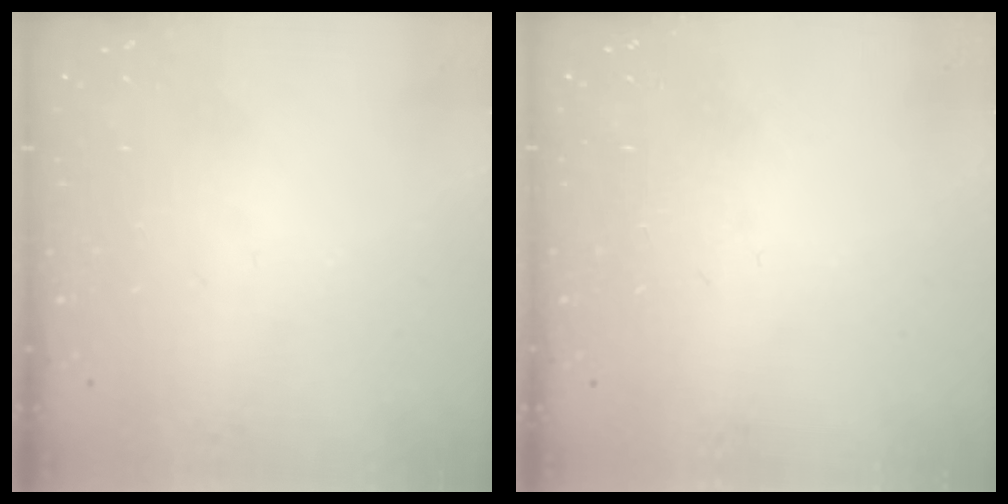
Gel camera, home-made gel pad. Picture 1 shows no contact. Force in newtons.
{"total": 0.7, "press": 0.6, "slide": 0.1}